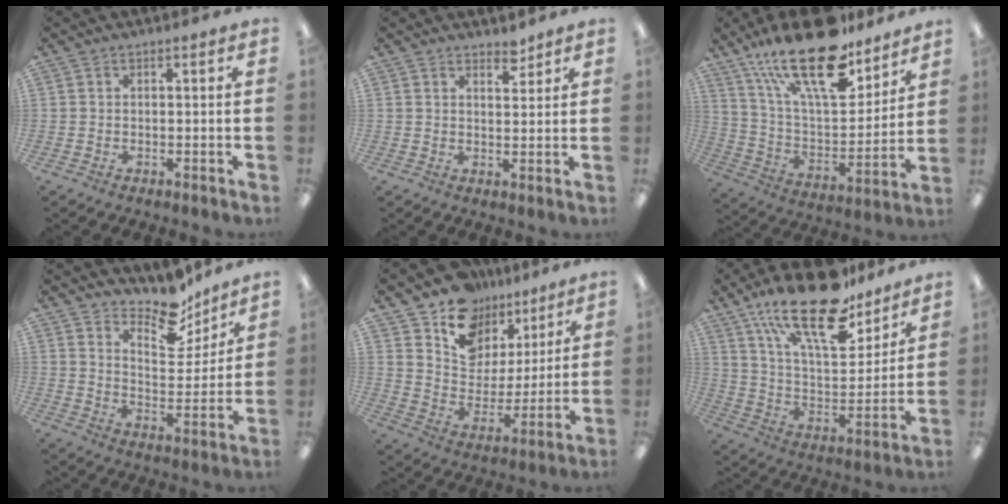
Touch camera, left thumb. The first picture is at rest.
{"total": 3.3, "force": [3.0, 1.1, 0.8], "torque": [0.003, -0.021, 0.051]}
{"total": 26.0, "force": [17.4, 10.1, 16.5], "torque": [-0.278, -0.103, 0.298]}
{"total": 12.5, "force": [10.6, 4.9, 4.4], "torque": [-0.055, -0.086, 0.191]}
{"total": 13.6, "force": [9.6, 9.1, 3.1], "torque": [-0.066, -0.071, 0.182]}
{"total": 24.1, "force": [16.5, 9.6, 14.7], "torque": [-0.242, -0.098, 0.284]}